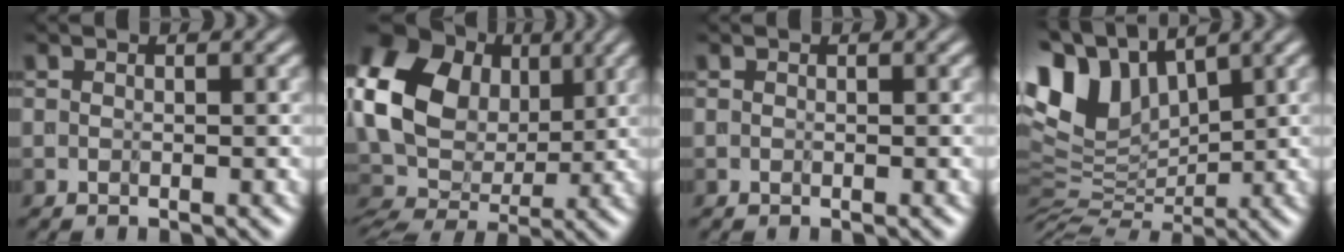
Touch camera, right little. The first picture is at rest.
{"total": 12.1, "force": [3.7, 9.2, 6.9], "torque": [-0.170, 0.017, 0.072]}
{"total": 0.0}
{"total": 7.0, "force": [3.8, 4.0, 4.3], "torque": [-0.116, 0.002, 0.071]}